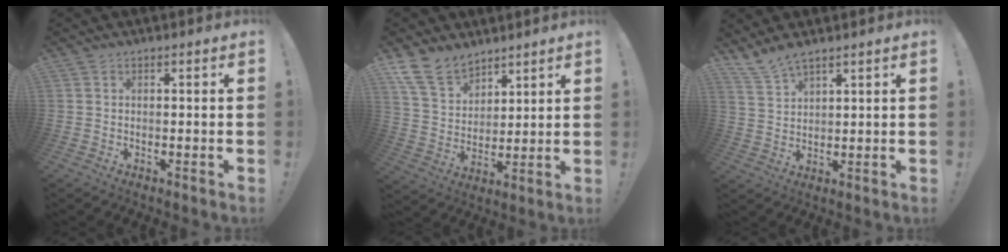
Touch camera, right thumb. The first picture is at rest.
{"total": 12.9, "force": [10.0, 7.0, 4.2], "torque": [-0.091, -0.061, 0.196]}
{"total": 5.7, "force": [5.0, 1.2, 2.4], "torque": [-0.057, -0.025, 0.096]}